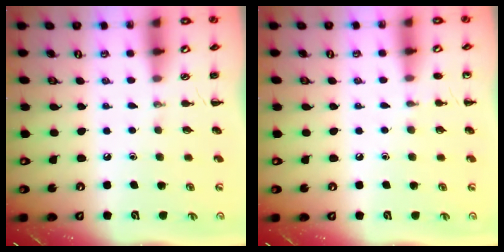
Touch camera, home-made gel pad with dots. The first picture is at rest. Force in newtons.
{"total": 3.7, "press": 3.5, "slide": 1.2}